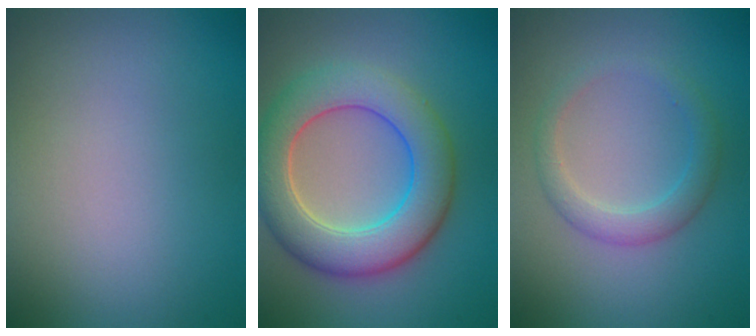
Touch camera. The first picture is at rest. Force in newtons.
{"total": 7.9, "press": 7.9, "slide": 0.4}
{"total": 2.4, "press": 2.4, "slide": 0.1}